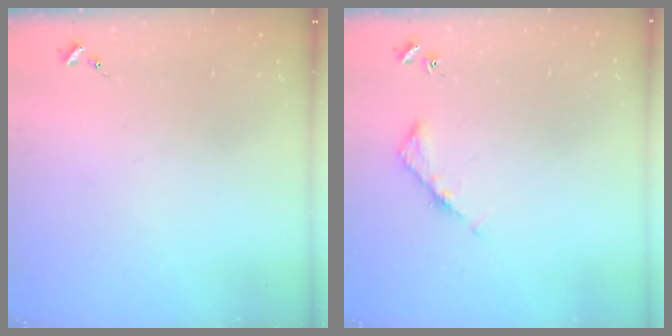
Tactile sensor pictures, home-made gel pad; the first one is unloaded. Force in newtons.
{"total": 5.0, "press": 4.9, "slide": 0.8}